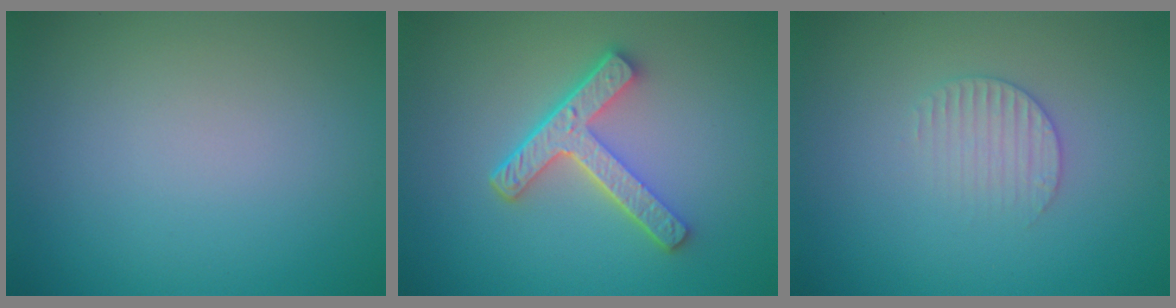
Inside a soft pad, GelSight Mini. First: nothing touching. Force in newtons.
{"total": 5.0, "press": 3.7, "slide": 3.3}
{"total": 1.9, "press": 1.9, "slide": 0.3}